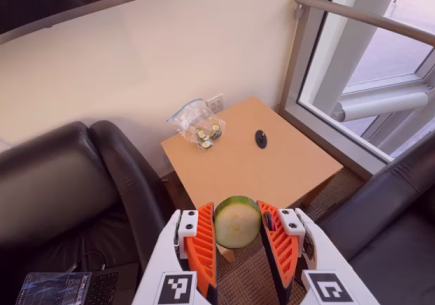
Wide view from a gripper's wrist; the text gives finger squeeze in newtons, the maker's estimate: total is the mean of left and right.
{"total": 11.5, "left": 12.2, "right": 10.8}